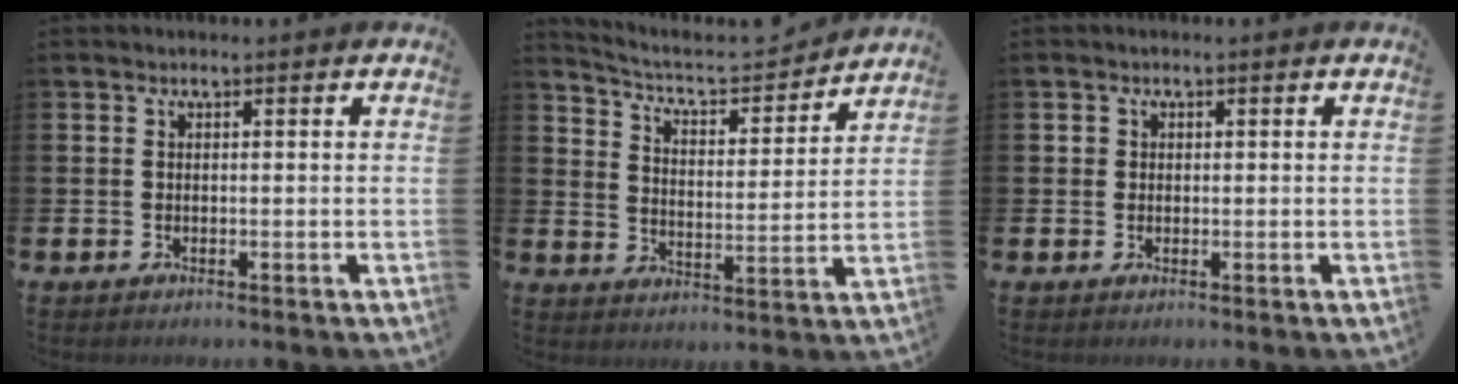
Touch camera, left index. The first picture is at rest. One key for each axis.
{"total": 5.8, "fx": 5.4, "fy": 1.4, "fz": 1.6, "tx": -0.059, "ty": -0.042, "tz": 0.087}
{"total": 0.9, "fx": 0.2, "fy": 0.8, "fz": 0.1, "tx": 0.010, "ty": 0.003, "tz": 0.000}